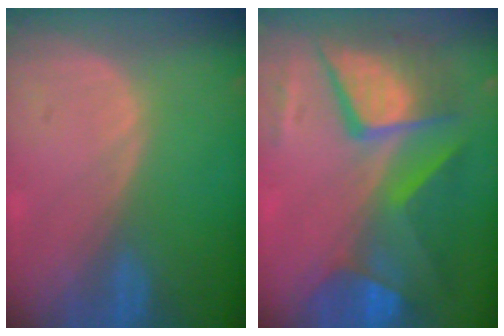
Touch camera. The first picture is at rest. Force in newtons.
{"total": 12.0, "press": 11.9, "slide": 1.2}